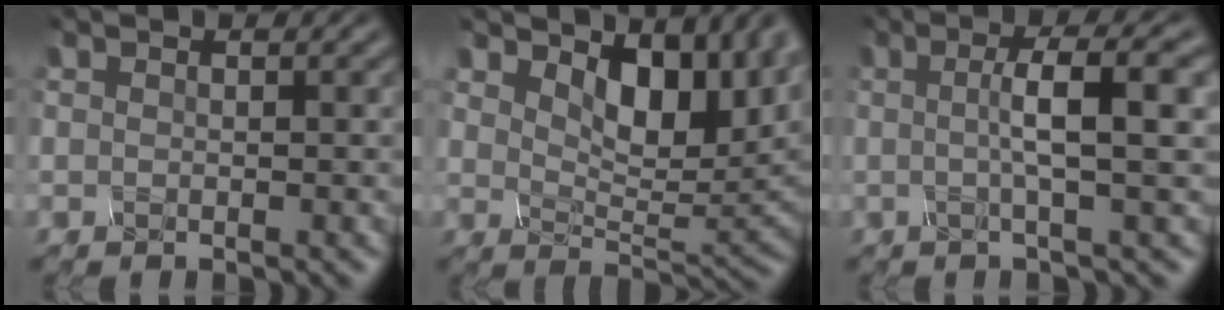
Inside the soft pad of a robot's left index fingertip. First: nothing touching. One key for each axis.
{"total": 6.3, "fx": 2.5, "fy": 3.6, "fz": 4.5, "tx": -0.082, "ty": -0.016, "tz": 0.051}
{"total": 4.9, "fx": -0.3, "fy": 0.8, "fz": 4.8, "tx": -0.080, "ty": 0.010, "tz": 0.001}